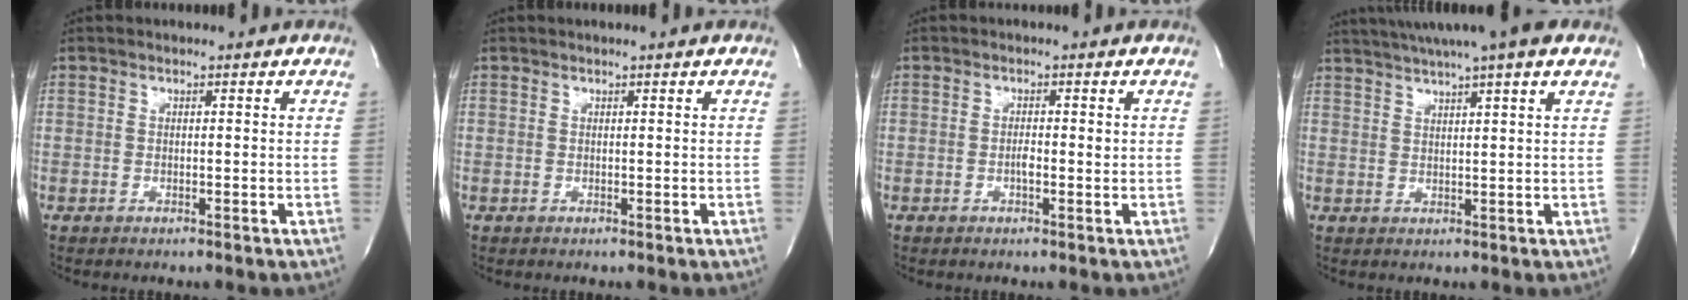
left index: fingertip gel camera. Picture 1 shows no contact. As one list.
[{"total": 0.0}, {"total": 1.7, "force": [-0.5, 0.5, 1.6], "torque": [-0.030, 0.000, -0.009]}, {"total": 11.7, "force": [9.2, 0.0, 7.3], "torque": [-0.127, 0.030, 0.118]}]